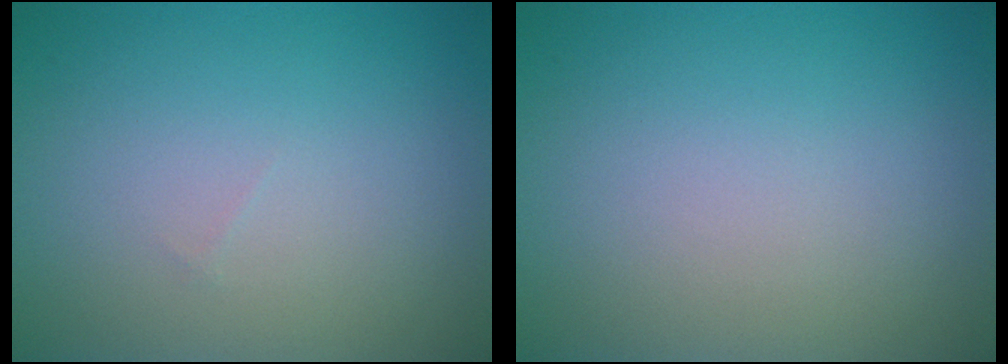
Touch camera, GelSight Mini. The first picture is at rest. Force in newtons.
{"total": 0.0}